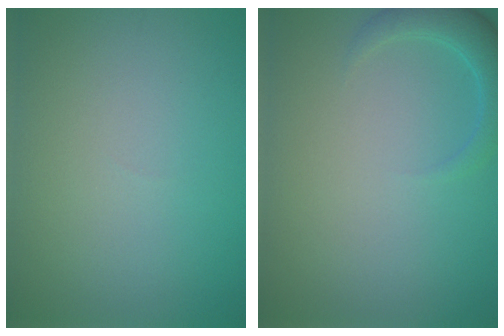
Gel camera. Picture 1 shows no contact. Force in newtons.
{"total": 2.4, "press": 2.4, "slide": 0.1}